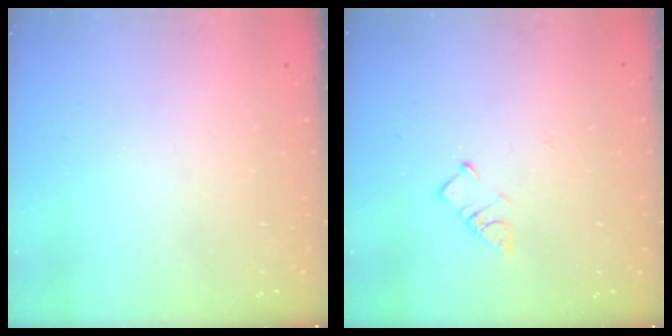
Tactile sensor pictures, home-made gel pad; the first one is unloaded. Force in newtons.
{"total": 3.1, "press": 3.1, "slide": 0.4}